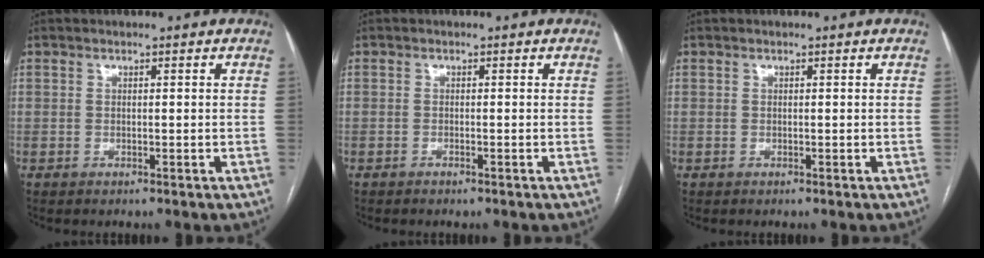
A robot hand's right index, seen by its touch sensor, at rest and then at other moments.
{"total": 0.6, "force": [-0.5, 0.1, 0.3], "torque": [-0.010, -0.002, -0.007]}
{"total": 0.0}